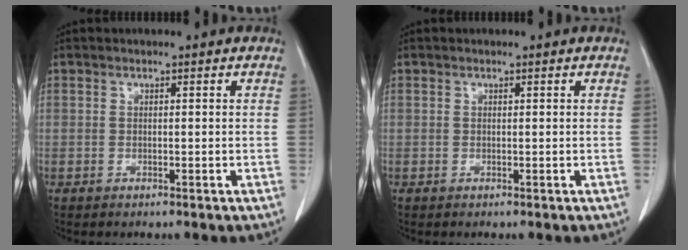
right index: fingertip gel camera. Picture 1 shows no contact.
{"total": 0.0}